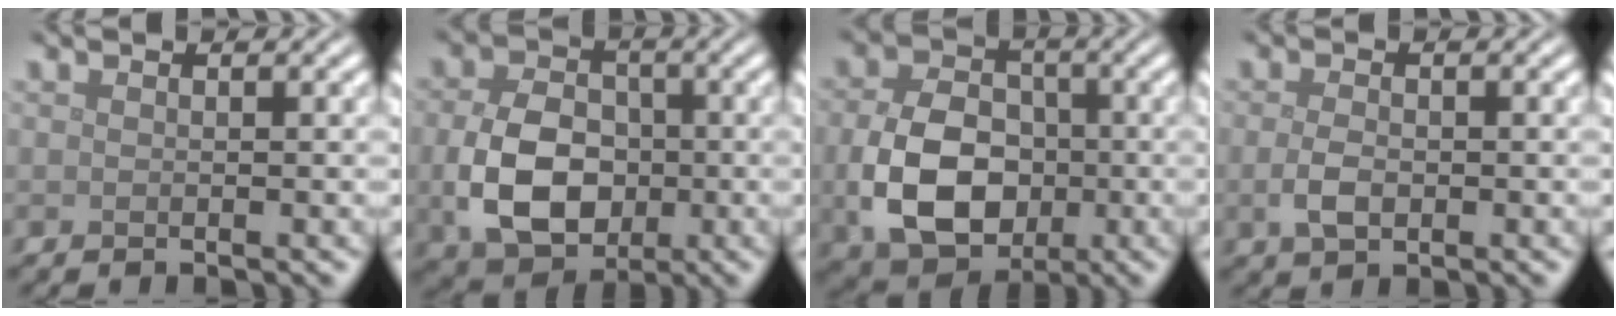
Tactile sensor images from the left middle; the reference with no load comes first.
{"total": 7.6, "force": [-1.2, 5.6, 5.0], "torque": [-0.106, -0.010, -0.021]}
{"total": 8.4, "force": [-1.5, 6.2, 5.5], "torque": [-0.115, -0.011, -0.028]}
{"total": 2.1, "force": [-0.4, 1.3, 1.6], "torque": [-0.037, -0.003, -0.007]}